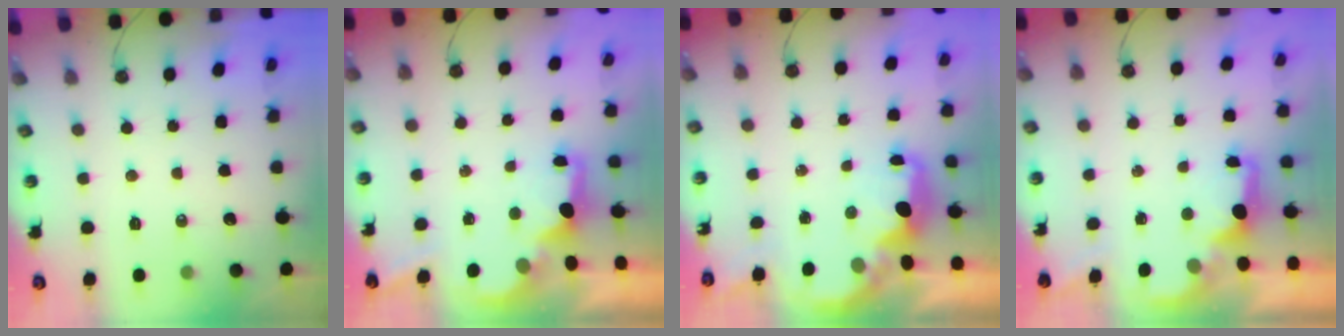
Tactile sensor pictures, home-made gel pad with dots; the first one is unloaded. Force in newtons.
{"total": 1.9, "press": 1.8, "slide": 0.6}
{"total": 3.6, "press": 3.6, "slide": 0.4}
{"total": 1.7, "press": 1.5, "slide": 0.7}